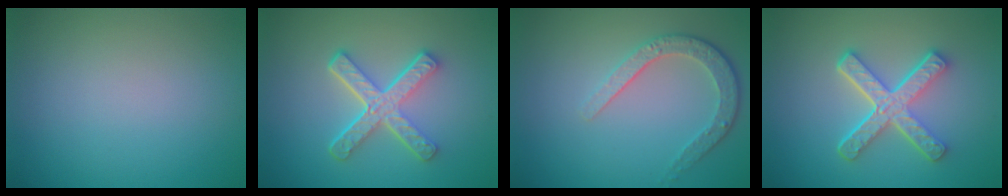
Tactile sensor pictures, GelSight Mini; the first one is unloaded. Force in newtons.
{"total": 5.3, "press": 3.7, "slide": 3.8}
{"total": 3.5, "press": 2.8, "slide": 2.1}
{"total": 5.3, "press": 3.9, "slide": 3.6}